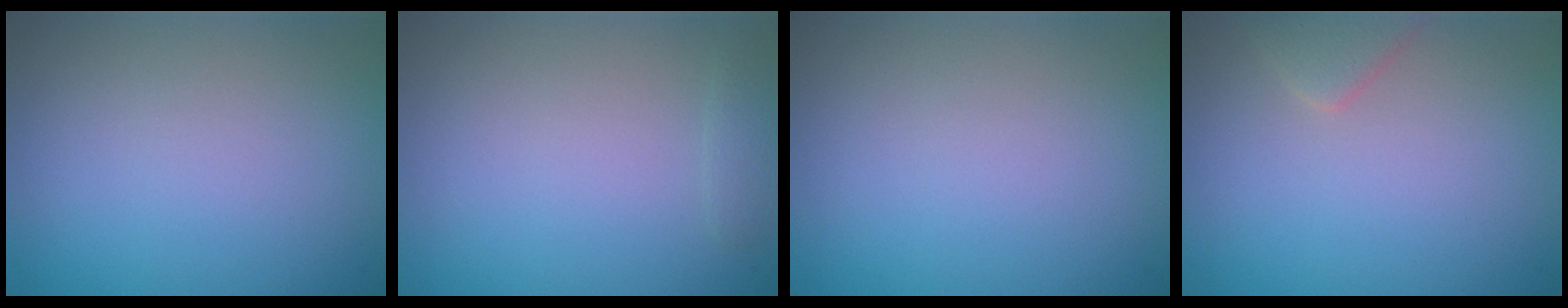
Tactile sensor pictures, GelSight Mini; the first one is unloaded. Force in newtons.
{"total": 0.8, "press": 0.8, "slide": 0.1}
{"total": 0.0}
{"total": 1.6, "press": 1.6, "slide": 0.1}